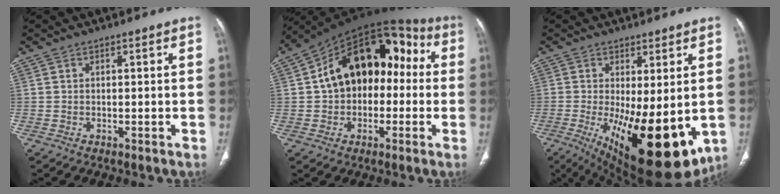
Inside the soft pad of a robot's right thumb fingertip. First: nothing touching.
{"total": 19.5, "force": [1.1, 12.8, 14.7], "torque": [-0.184, 0.057, 0.009]}
{"total": 19.6, "force": [-4.4, 7.4, 17.6], "torque": [-0.242, -0.036, -0.040]}